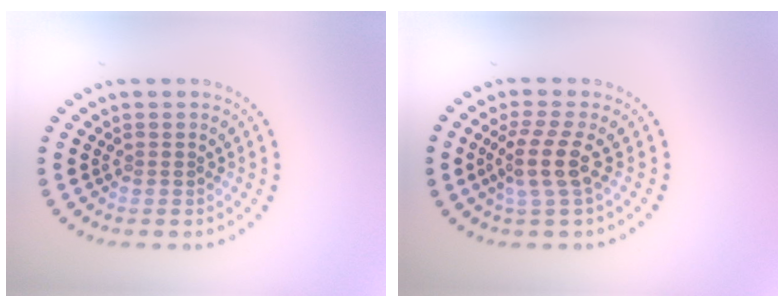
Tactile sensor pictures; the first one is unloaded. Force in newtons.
{"total": 3.2, "press": 2.5, "slide": 1.9}